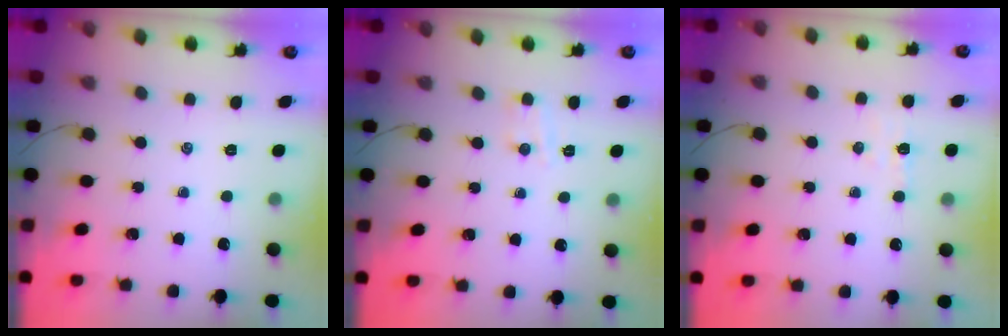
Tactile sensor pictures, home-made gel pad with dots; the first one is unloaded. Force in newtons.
{"total": 3.8, "press": 3.6, "slide": 1.1}
{"total": 3.7, "press": 3.5, "slide": 1.1}